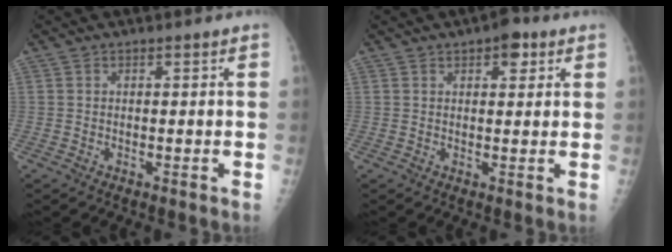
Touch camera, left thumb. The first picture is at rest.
{"total": 3.9, "force": [2.1, 2.0, 2.7], "torque": [-0.018, -0.003, 0.023]}